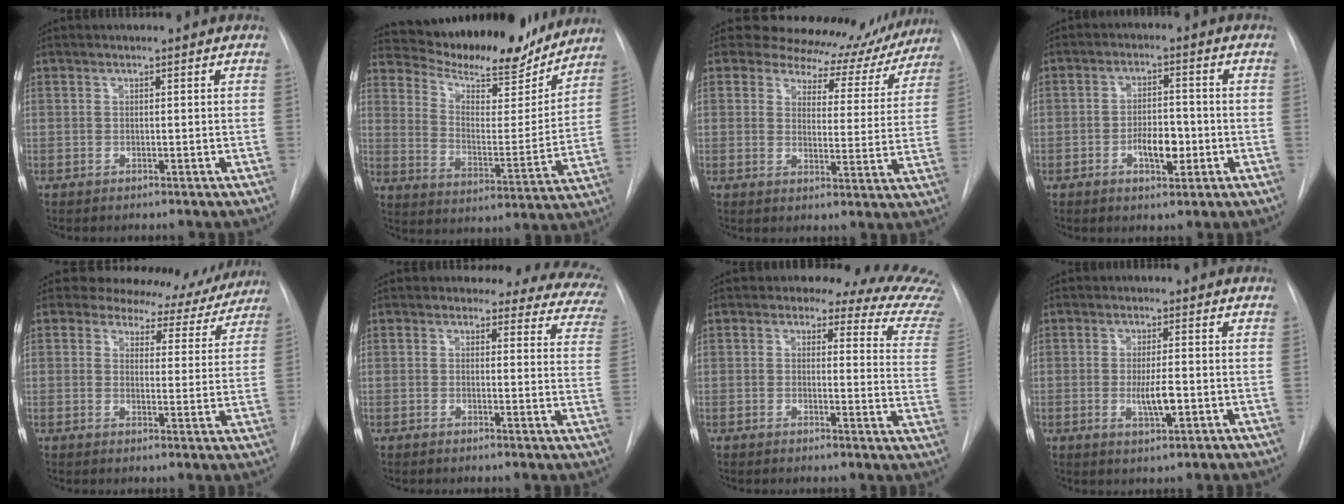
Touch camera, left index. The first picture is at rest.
{"total": 20.3, "force": [18.8, 4.2, 6.5], "torque": [-0.102, -0.021, 0.273]}
{"total": 15.1, "force": [13.7, 5.8, 2.6], "torque": [-0.006, -0.023, 0.145]}
{"total": 5.5, "force": [-1.8, 2.4, 4.6], "torque": [-0.074, 0.004, -0.026]}
{"total": 11.4, "force": [10.6, 4.2, 0.7], "torque": [0.018, -0.015, 0.106]}
{"total": 15.1, "force": [13.6, 5.8, 3.2], "torque": [-0.003, -0.054, 0.113]}
{"total": 14.6, "force": [12.5, 4.4, 5.9], "torque": [-0.036, -0.048, 0.102]}
{"total": 4.3, "force": [-0.8, 0.9, 4.1], "torque": [-0.076, -0.007, -0.011]}